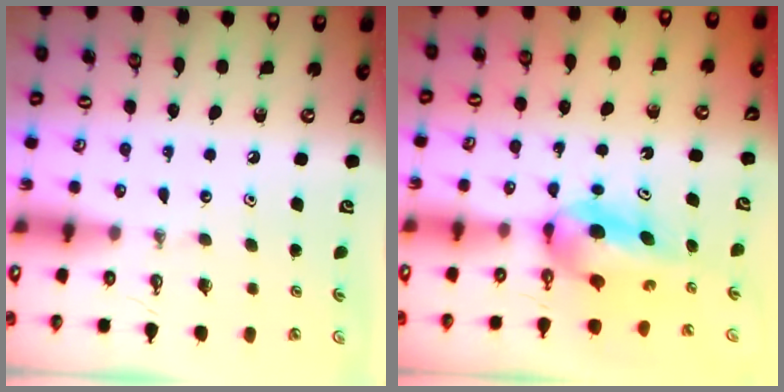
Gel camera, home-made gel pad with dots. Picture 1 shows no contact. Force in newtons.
{"total": 5.8, "press": 5.2, "slide": 2.6}